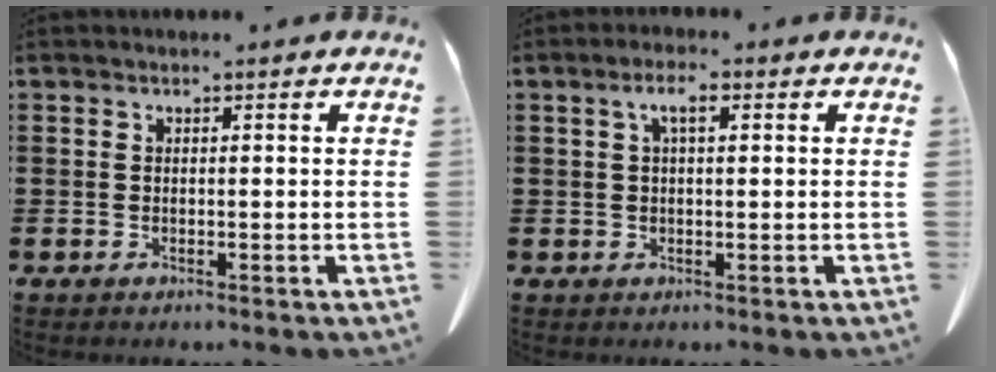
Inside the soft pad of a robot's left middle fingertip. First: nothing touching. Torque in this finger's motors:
{"motor_torque": [0.50, -0.50, 0.37, 0.09]}